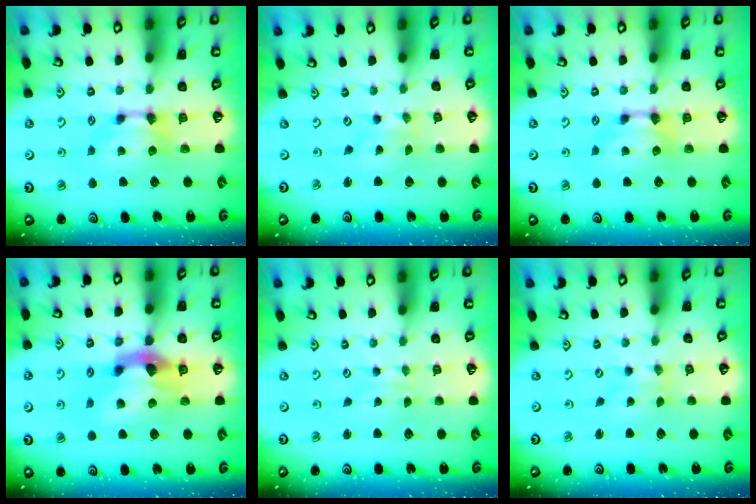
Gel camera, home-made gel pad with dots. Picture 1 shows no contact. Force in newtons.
{"total": 3.7, "press": 3.6, "slide": 0.8}
{"total": 0.0}
{"total": 5.1, "press": 4.8, "slide": 1.9}
{"total": 2.9, "press": 2.9, "slide": 0.4}
{"total": 2.8, "press": 2.7, "slide": 0.9}